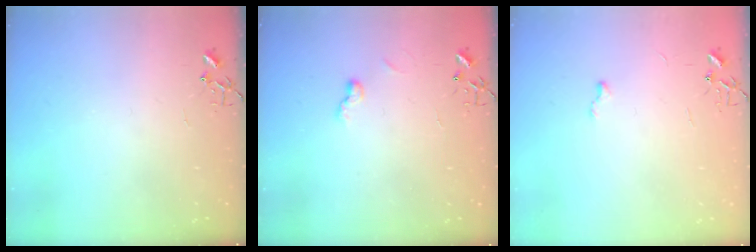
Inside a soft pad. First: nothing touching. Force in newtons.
{"total": 5.8, "press": 5.8, "slide": 0.6}
{"total": 4.6, "press": 4.6, "slide": 0.3}